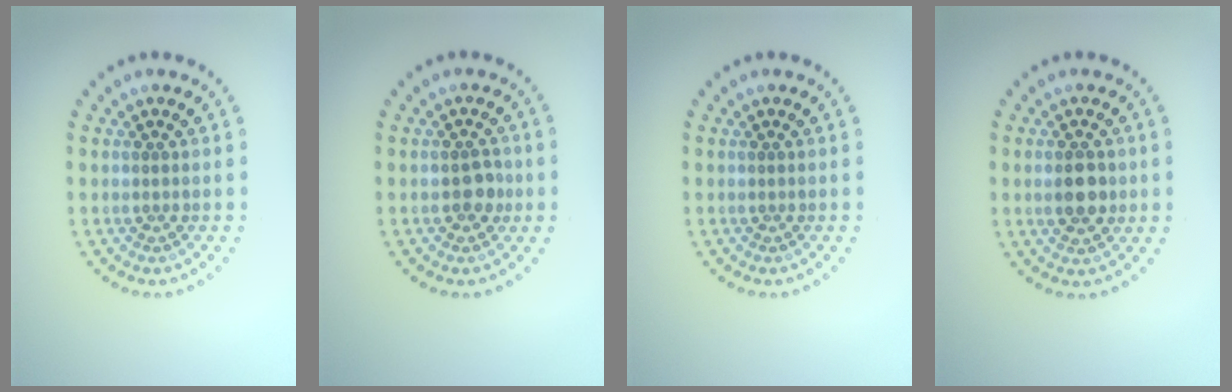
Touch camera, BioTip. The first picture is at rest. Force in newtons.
{"total": 1.8, "press": 1.7, "slide": 0.3}
{"total": 0.0}
{"total": 3.1, "press": 3.1, "slide": 0.1}